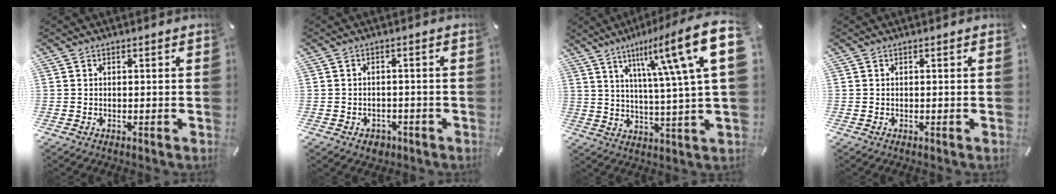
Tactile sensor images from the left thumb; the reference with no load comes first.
{"total": 2.7, "force": [-1.3, 2.2, 1.0], "torque": [-0.017, 0.006, -0.025]}
{"total": 20.1, "force": [7.7, 3.6, 18.2], "torque": [-0.272, -0.036, 0.103]}
{"total": 0.0}